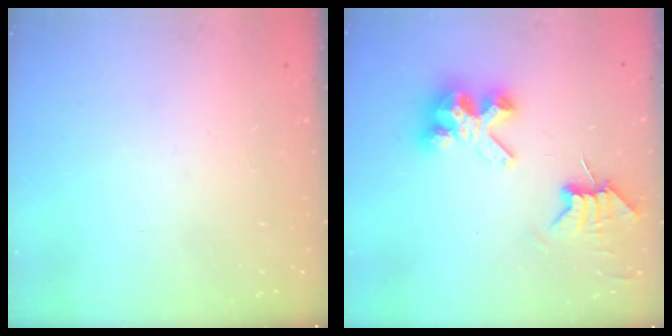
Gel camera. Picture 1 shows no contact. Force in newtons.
{"total": 7.2, "press": 7.2, "slide": 0.6}